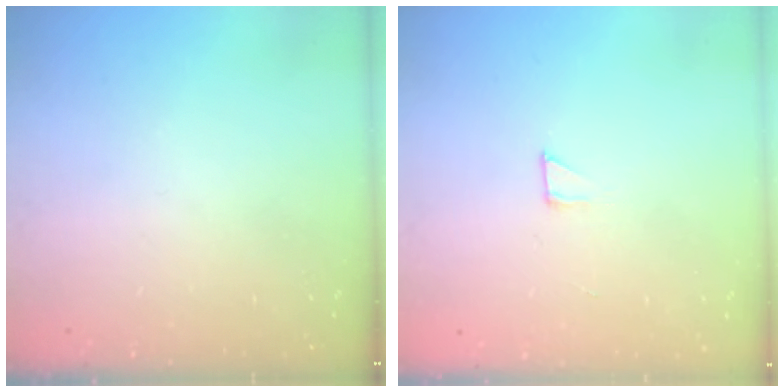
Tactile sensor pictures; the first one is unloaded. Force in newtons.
{"total": 2.6, "press": 2.6, "slide": 0.1}